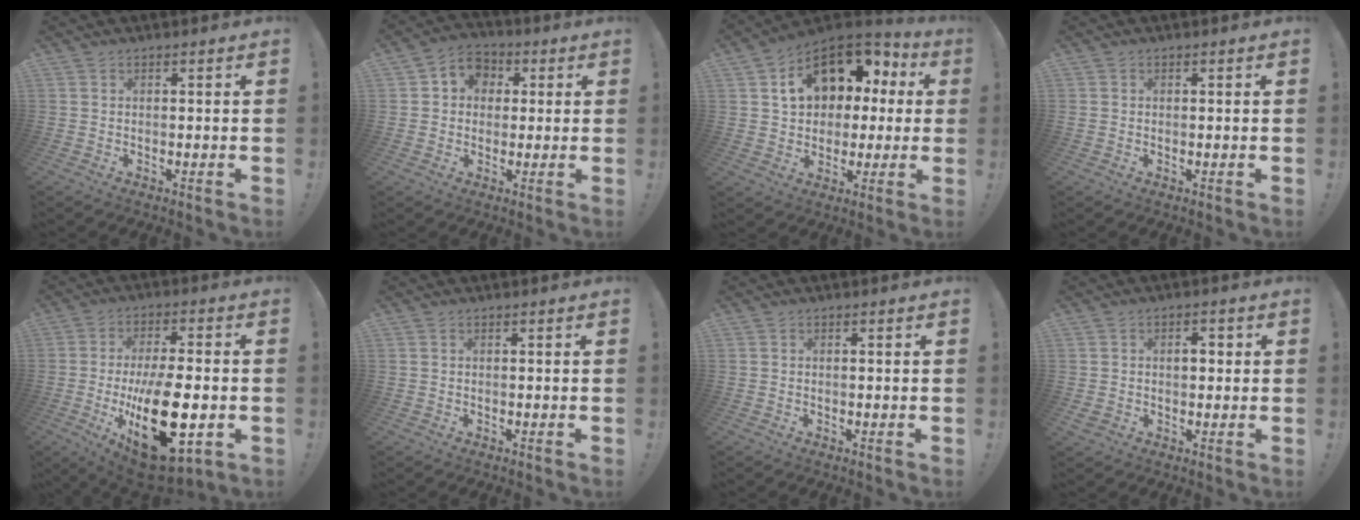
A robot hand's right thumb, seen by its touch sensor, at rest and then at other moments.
{"total": 7.1, "force": [1.1, 6.5, 2.6], "torque": [-0.030, -0.001, 0.024]}
{"total": 15.5, "force": [5.9, 11.4, 8.8], "torque": [-0.128, -0.023, 0.116]}
{"total": 0.5, "force": [0.1, 0.5, 0.0], "torque": [0.001, 0.001, 0.002]}
{"total": 23.7, "force": [-4.9, 10.7, 20.6], "torque": [-0.331, 0.006, -0.064]}
{"total": 0.0}
{"total": 0.0}
{"total": 4.6, "force": [0.4, 3.7, 2.8], "torque": [-0.036, 0.002, 0.003]}